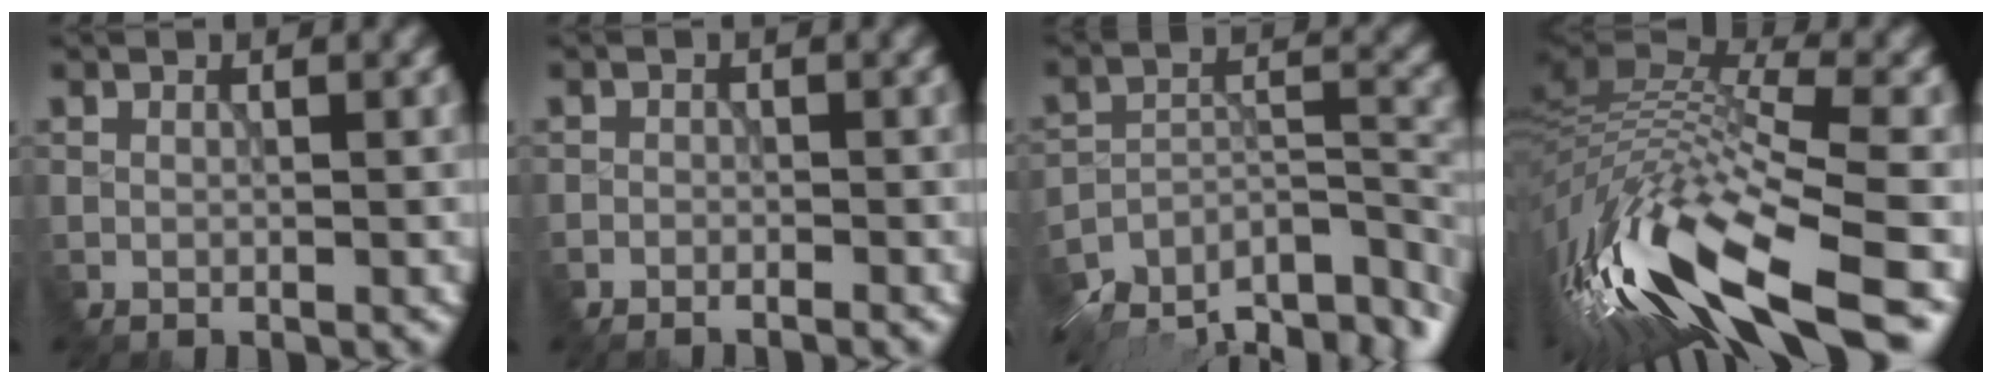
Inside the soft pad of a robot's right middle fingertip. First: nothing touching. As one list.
[{"total": 2.3, "force": [-2.2, -0.6, -0.4], "torque": [-0.005, 0.006, -0.022]}, {"total": 11.8, "force": [-10.1, 4.1, 4.5], "torque": [-0.108, 0.006, -0.123]}, {"total": 14.2, "force": [-5.8, 3.5, 12.5], "torque": [-0.279, 0.001, -0.084]}]